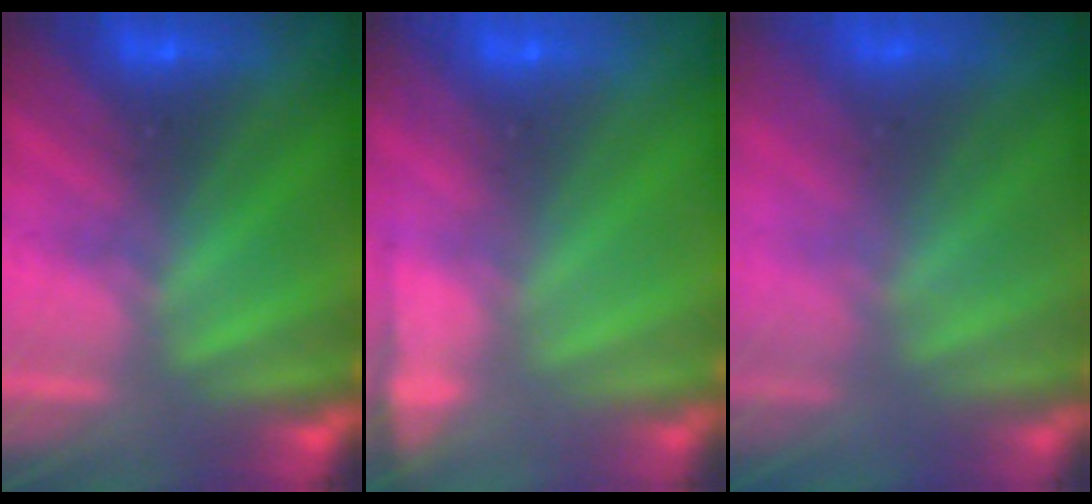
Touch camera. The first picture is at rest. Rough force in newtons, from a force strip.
{"total": 6.6}
{"total": 7.1}